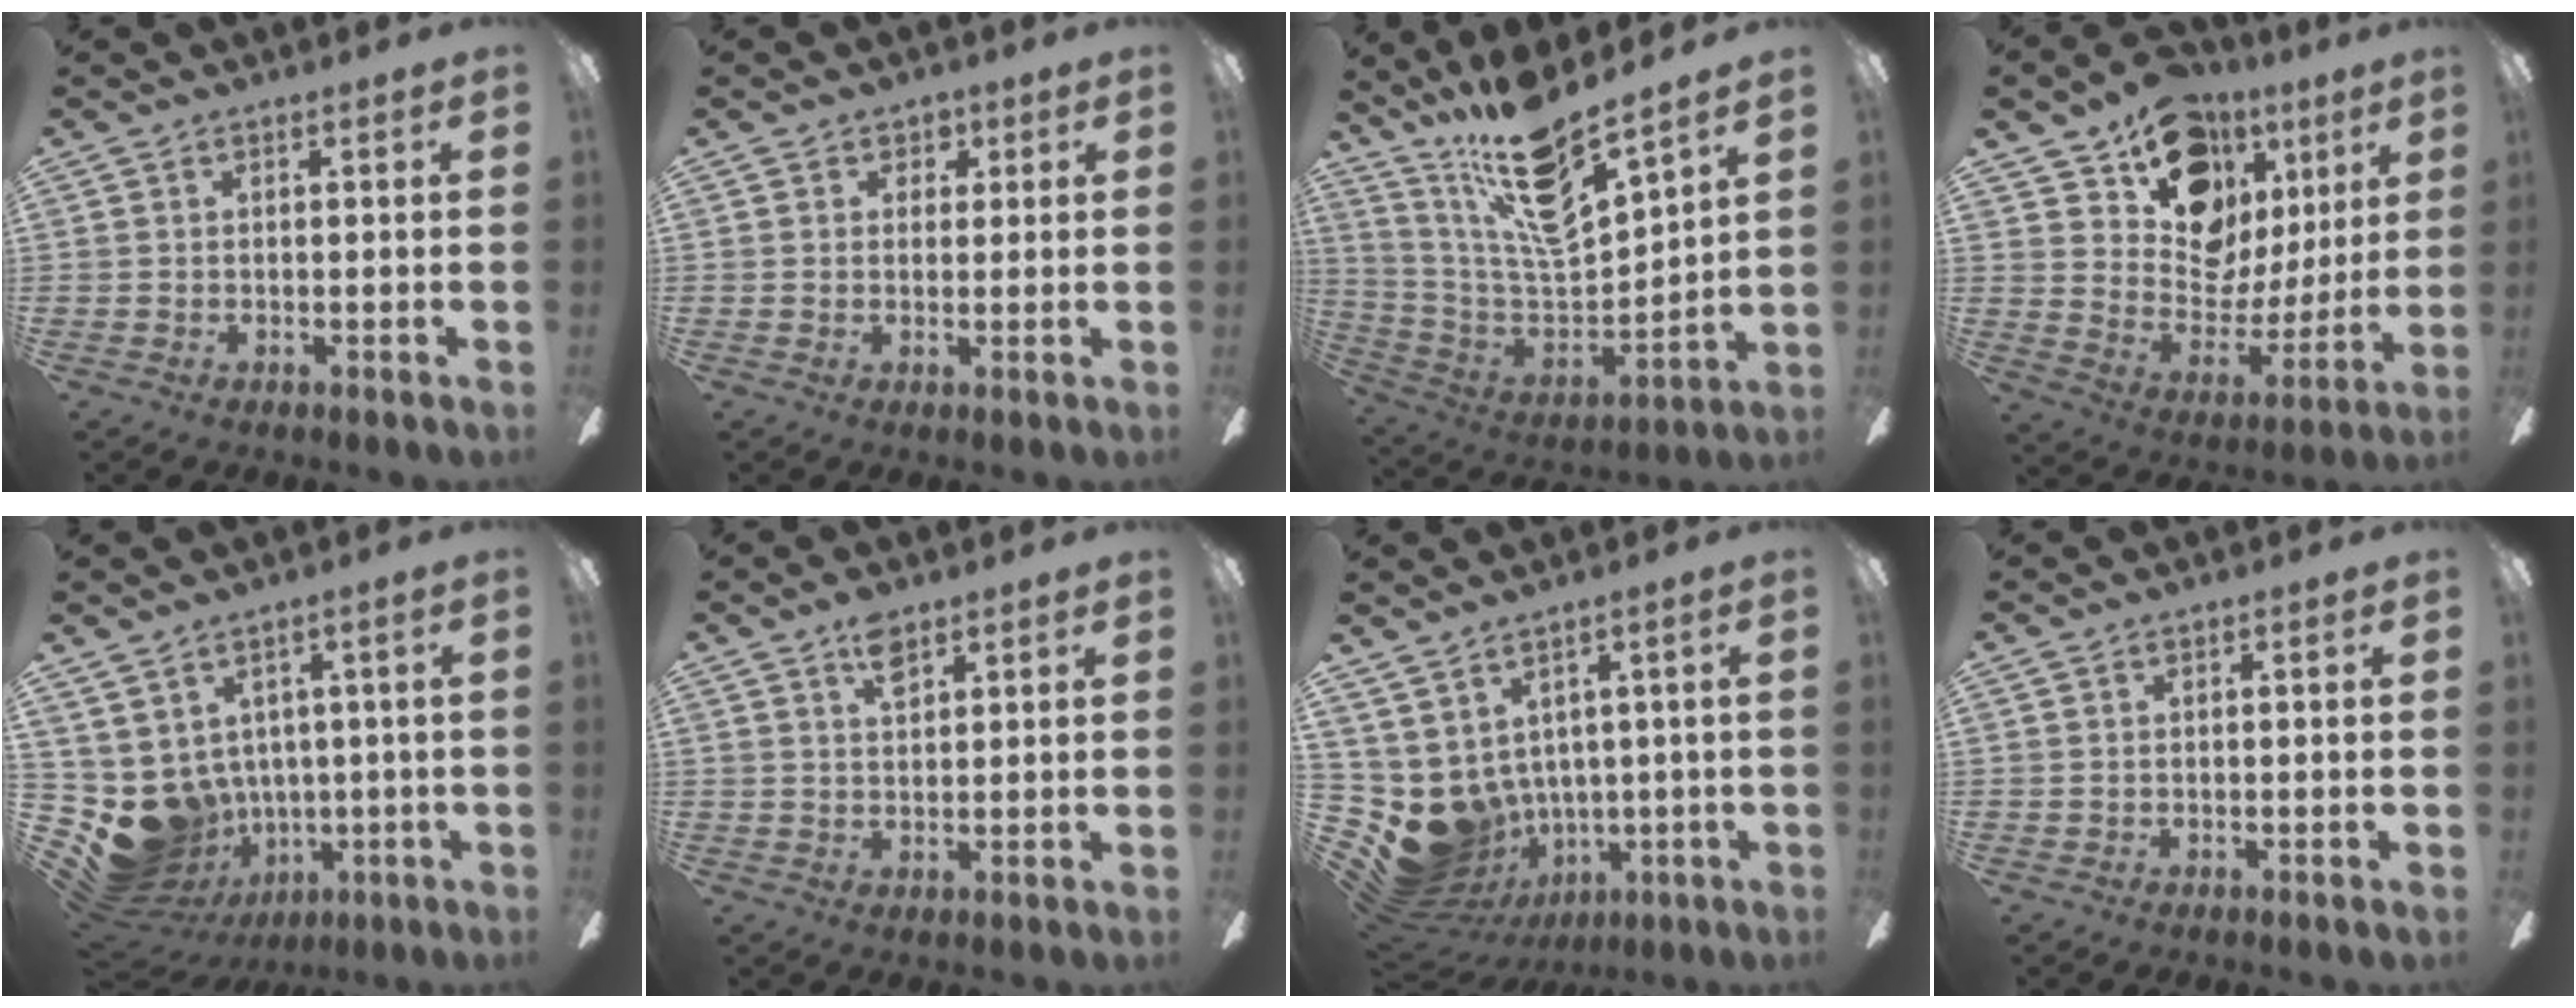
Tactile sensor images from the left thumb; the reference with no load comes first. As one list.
[{"total": 2.7, "force": [1.1, 2.4, 0.5], "torque": [0.000, 0.003, 0.018]}, {"total": 18.6, "force": [14.2, 4.4, 11.2], "torque": [-0.214, -0.102, 0.246]}, {"total": 16.5, "force": [10.1, 11.3, 6.4], "torque": [-0.106, -0.066, 0.187]}, {"total": 8.9, "force": [-0.4, 8.4, 2.8], "torque": [-0.096, -0.023, 0.008]}, {"total": 4.5, "force": [3.0, 2.0, 2.7], "torque": [-0.036, -0.006, 0.048]}, {"total": 7.8, "force": [0.0, 7.4, 2.6], "torque": [-0.091, -0.027, 0.016]}, {"total": 0.0}]